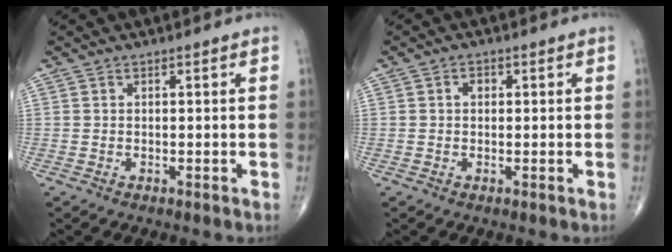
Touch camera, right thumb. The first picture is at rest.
{"total": 2.4, "force": [0.2, 2.0, 1.3], "torque": [-0.006, 0.009, -0.003]}